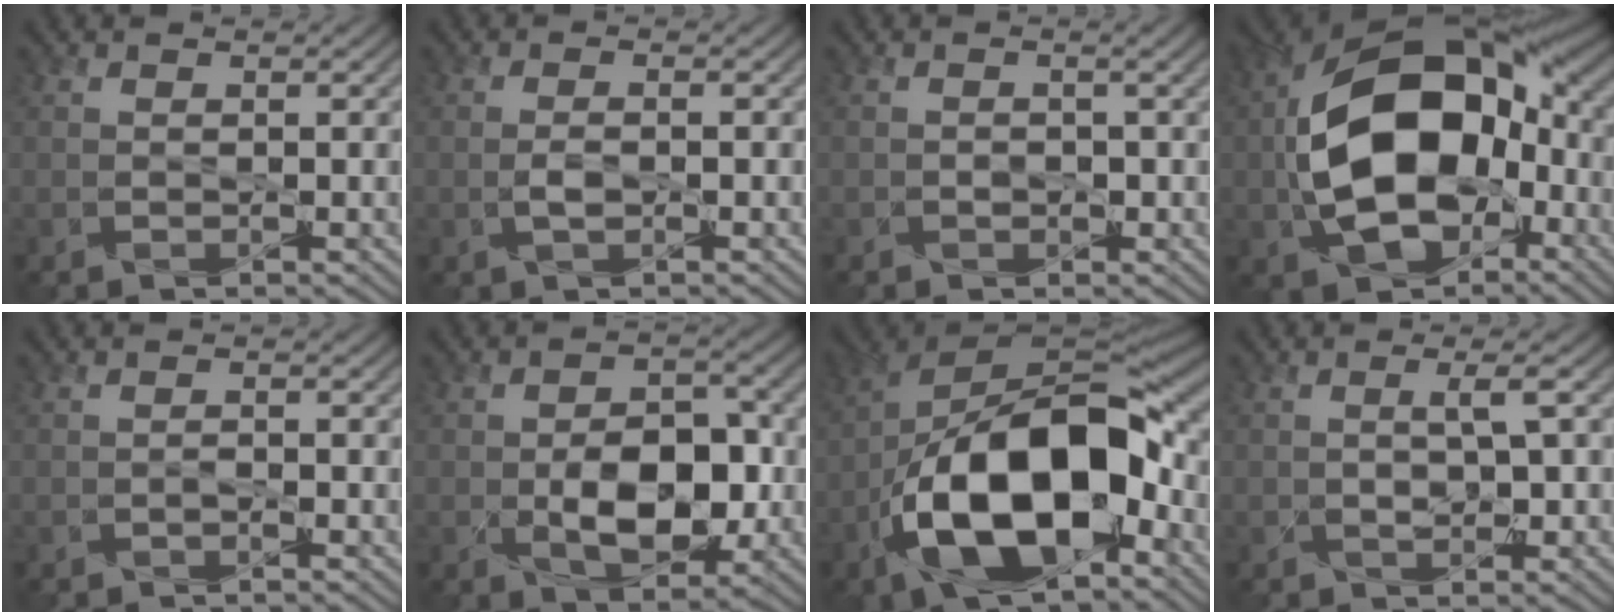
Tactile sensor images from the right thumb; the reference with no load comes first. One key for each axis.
{"total": 1.5, "fx": -0.5, "fy": 0.2, "fz": 1.4, "tx": -0.029, "ty": 0.004, "tz": -0.008}
{"total": 1.4, "fx": -0.6, "fy": 0.8, "fz": 0.9, "tx": -0.001, "ty": 0.004, "tz": -0.004}
{"total": 17.4, "fx": -1.6, "fy": 10.9, "fz": 13.5, "tx": -0.252, "ty": -0.008, "tz": -0.020}
{"total": 0.7, "fx": -0.6, "fy": -0.1, "fz": 0.3, "tx": 0.009, "ty": 0.005, "tz": -0.010}
{"total": 7.9, "fx": -2.0, "fy": 4.5, "fz": 6.2, "tx": -0.091, "ty": -0.005, "tz": -0.026}
{"total": 17.4, "fx": -5.7, "fy": 8.2, "fz": 14.2, "tx": -0.269, "ty": -0.010, "tz": -0.106}
{"total": 2.4, "fx": -0.4, "fy": 0.7, "fz": 2.3, "tx": -0.026, "ty": 0.006, "tz": 0.003}